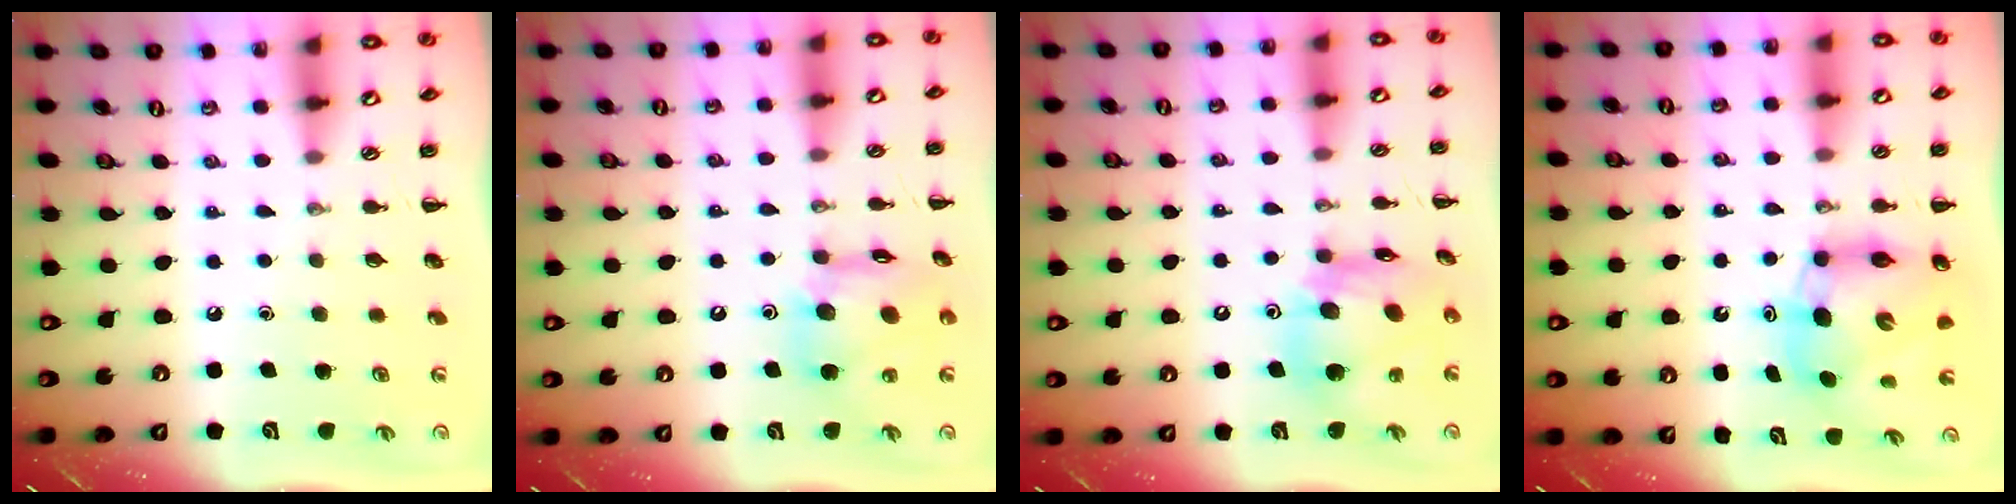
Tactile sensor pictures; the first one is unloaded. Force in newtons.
{"total": 13.5, "press": 13.2, "slide": 3.0}
{"total": 14.3, "press": 13.9, "slide": 3.4}
{"total": 8.6, "press": 8.2, "slide": 2.4}